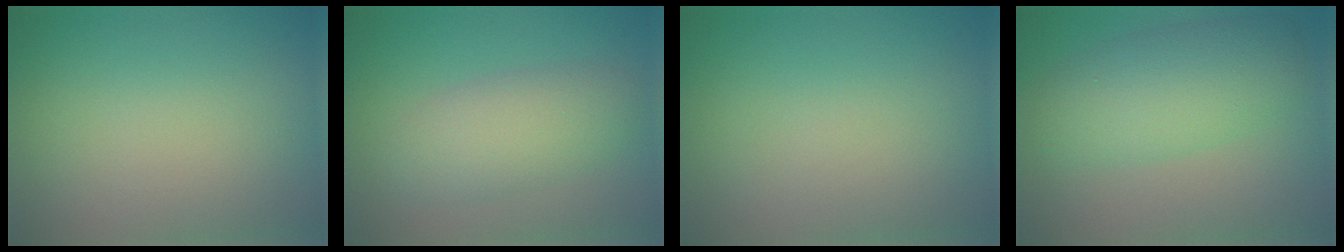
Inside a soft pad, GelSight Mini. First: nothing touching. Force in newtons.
{"total": 4.0, "press": 4.0, "slide": 0.3}
{"total": 0.0}
{"total": 5.2, "press": 5.2, "slide": 0.2}